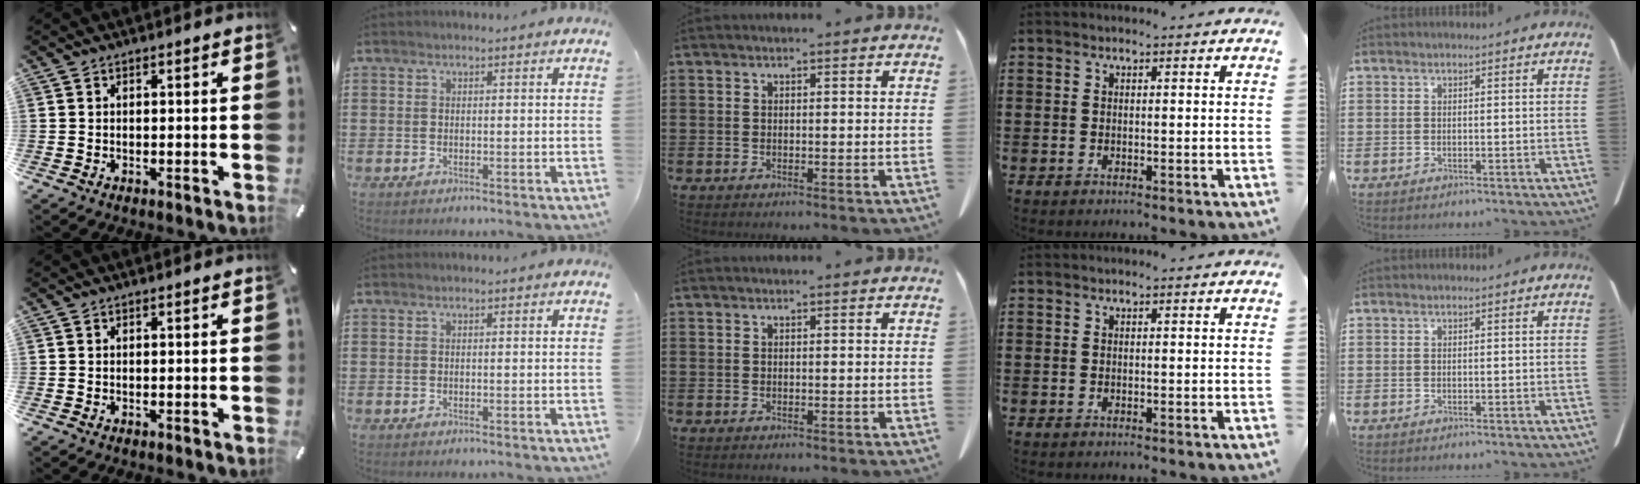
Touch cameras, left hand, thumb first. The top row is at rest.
{}